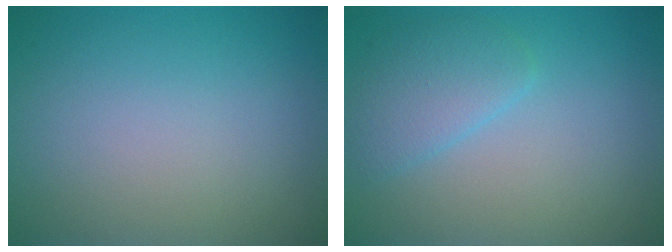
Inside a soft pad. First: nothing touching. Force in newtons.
{"total": 2.7, "press": 2.7, "slide": 0.2}